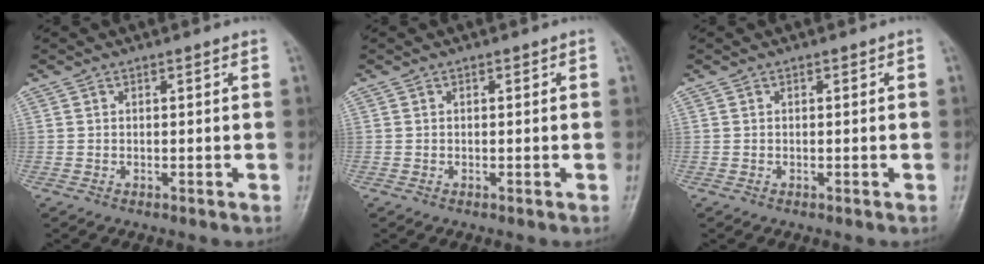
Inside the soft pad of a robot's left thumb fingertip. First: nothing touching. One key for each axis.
{"total": 0.0}
{"total": 0.0}